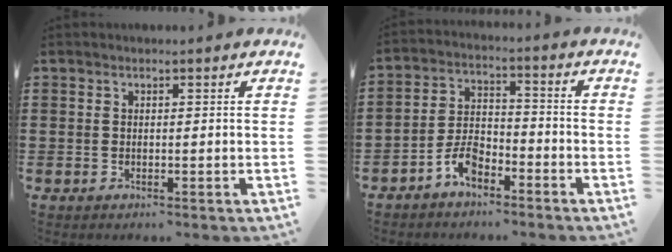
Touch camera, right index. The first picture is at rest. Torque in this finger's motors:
{"motor_torque": [1.91, 0.23, 0.18, 0.00]}